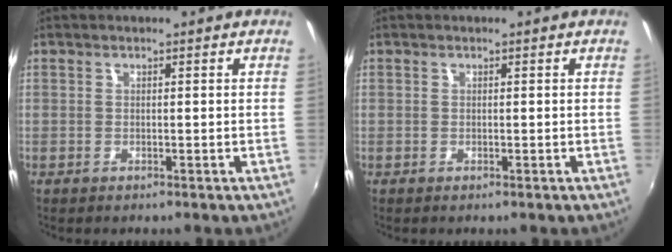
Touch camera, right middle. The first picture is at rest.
{"total": 0.0}